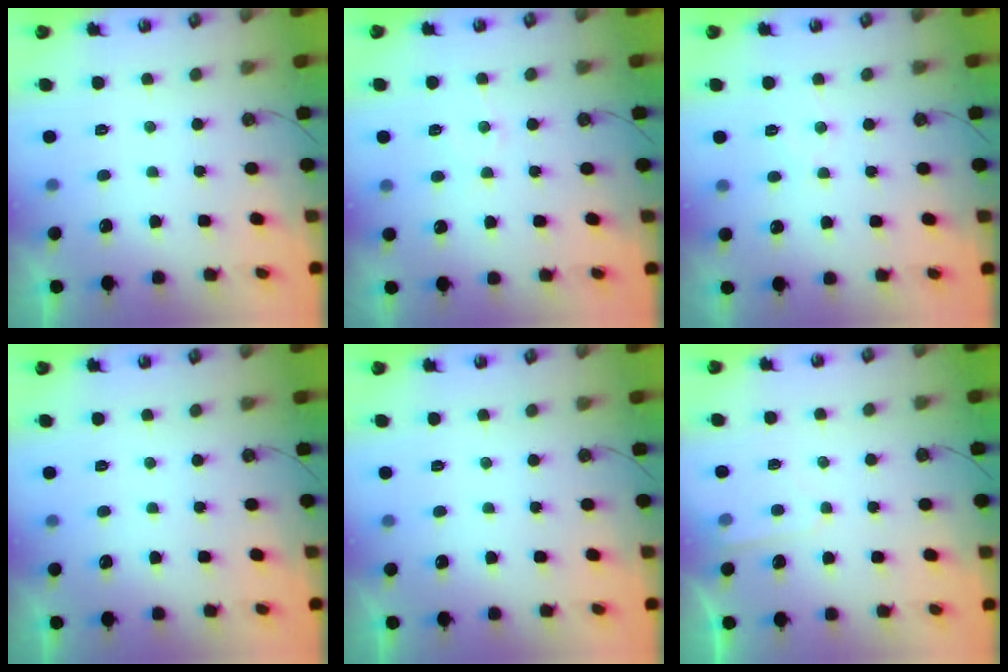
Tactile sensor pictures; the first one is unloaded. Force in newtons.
{"total": 6.2, "press": 6.2, "slide": 0.4}
{"total": 6.4, "press": 6.4, "slide": 0.1}
{"total": 0.0}
{"total": 0.0}
{"total": 4.1, "press": 4.1, "slide": 0.6}